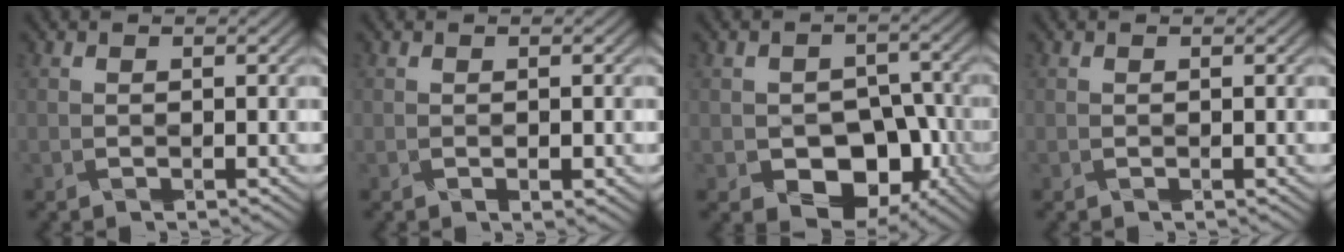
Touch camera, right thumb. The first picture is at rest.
{"total": 1.0, "force": [-0.2, 0.4, 0.9], "torque": [-0.015, -0.001, 0.003]}
{"total": 8.5, "force": [-4.1, 5.8, 4.8], "torque": [-0.068, -0.016, -0.055]}
{"total": 0.0}